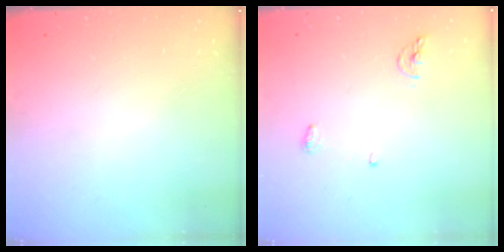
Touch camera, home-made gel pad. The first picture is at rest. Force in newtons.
{"total": 5.2, "press": 5.0, "slide": 1.2}